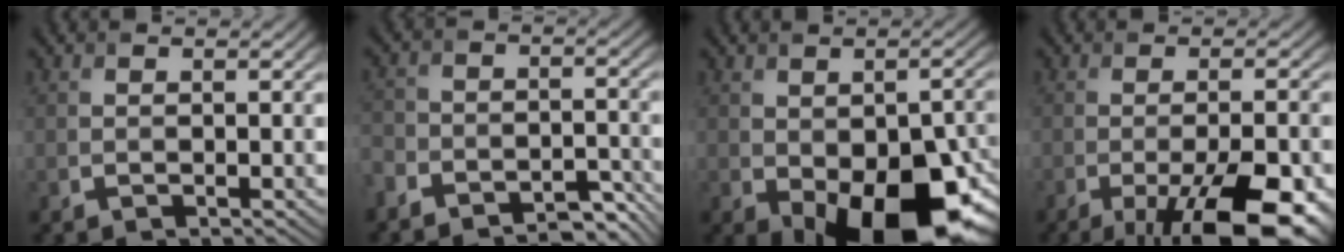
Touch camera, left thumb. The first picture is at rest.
{"total": 7.6, "force": [-6.6, 2.8, 2.2], "torque": [-0.040, -0.002, -0.116]}
{"total": 14.9, "force": [-5.8, 8.2, 11.0], "torque": [-0.150, -0.055, -0.062]}
{"total": 13.7, "force": [-7.2, 4.4, 10.8], "torque": [-0.156, -0.019, -0.091]}